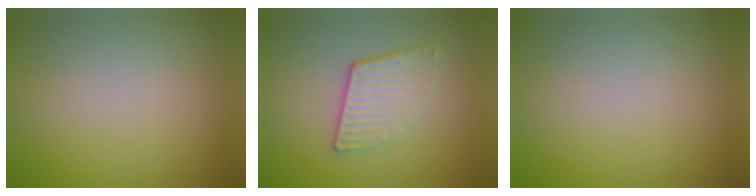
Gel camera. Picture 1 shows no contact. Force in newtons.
{"total": 3.1, "press": 2.6, "slide": 1.6}
{"total": 0.0}